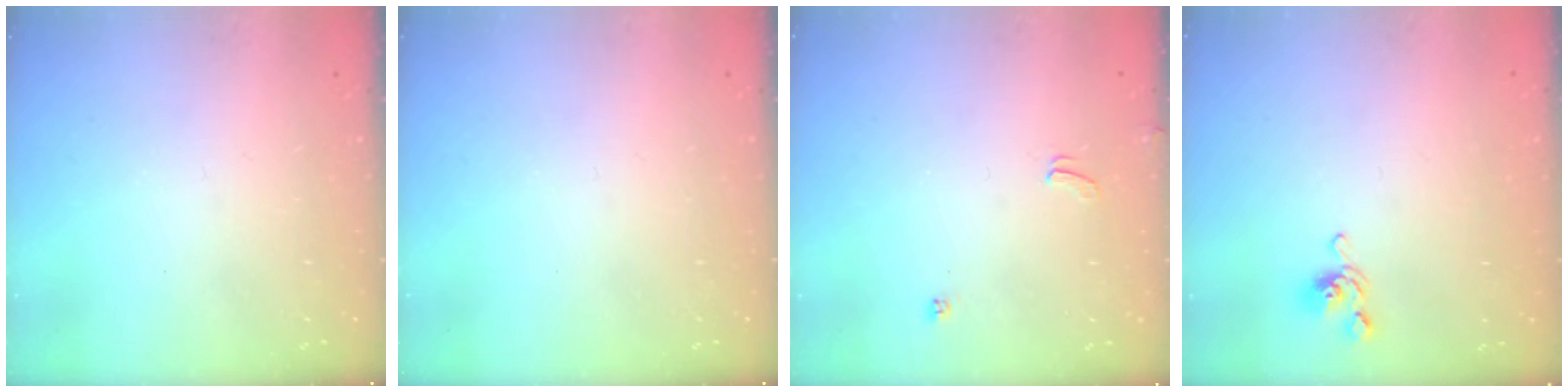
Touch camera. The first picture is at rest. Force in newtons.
{"total": 0.0}
{"total": 2.6, "press": 2.5, "slide": 0.4}
{"total": 3.9, "press": 3.8, "slide": 0.6}